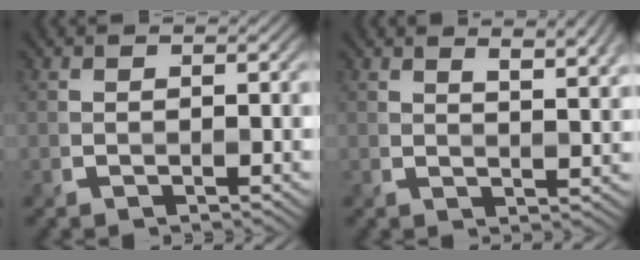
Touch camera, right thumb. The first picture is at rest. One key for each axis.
{"total": 5.7, "fx": 3.5, "fy": 1.5, "fz": 4.2, "tx": -0.062, "ty": 0.004, "tz": 0.056}